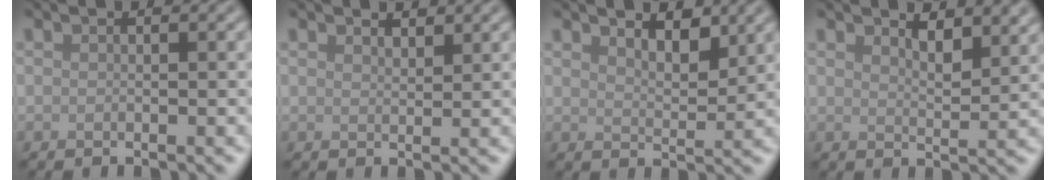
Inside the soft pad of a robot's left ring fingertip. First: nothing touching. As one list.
[{"total": 1.4, "force": [1.3, 0.4, 0.4], "torque": [-0.007, 0.001, 0.024]}, {"total": 2.9, "force": [2.3, 0.9, 1.6], "torque": [-0.029, -0.003, 0.036]}, {"total": 2.6, "force": [2.0, 0.7, 1.5], "torque": [-0.024, -0.007, 0.033]}]